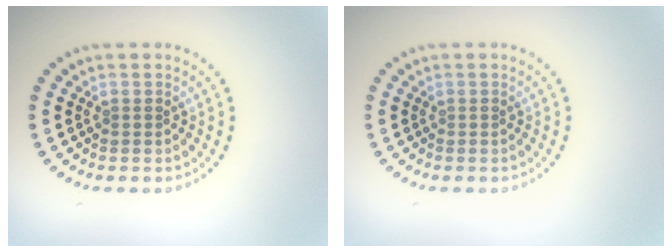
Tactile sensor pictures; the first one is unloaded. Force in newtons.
{"total": 0.0}